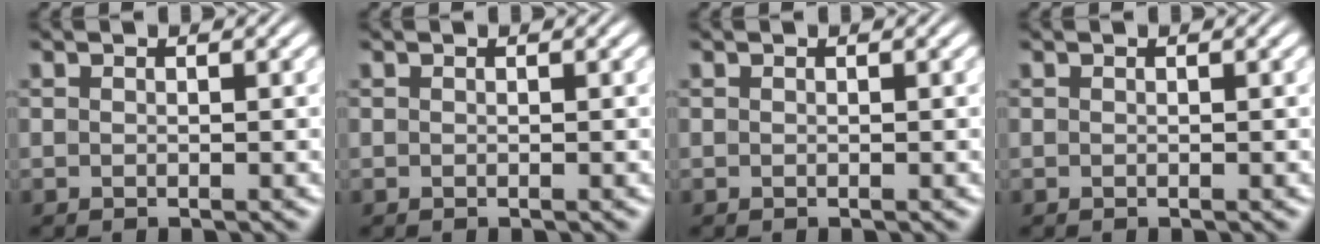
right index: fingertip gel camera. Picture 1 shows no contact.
{"total": 0.0}
{"total": 0.0}
{"total": 0.0}